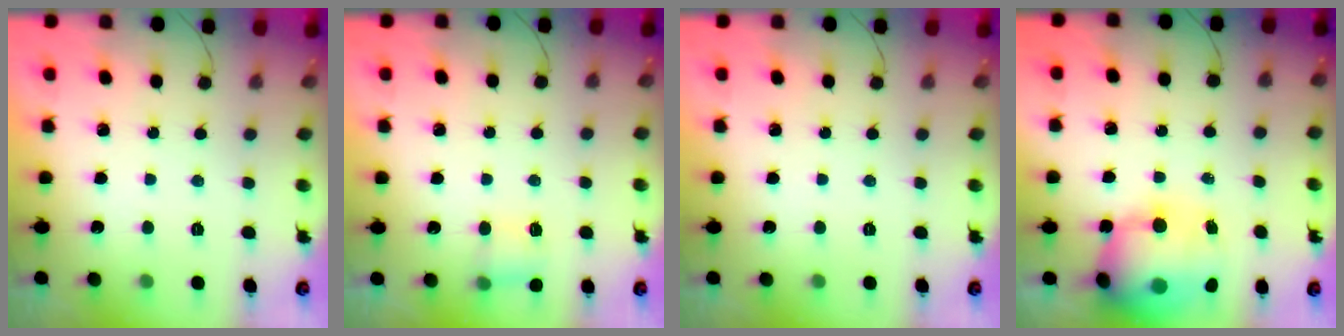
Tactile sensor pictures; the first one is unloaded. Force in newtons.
{"total": 4.0, "press": 3.9, "slide": 1.0}
{"total": 0.0}
{"total": 17.2, "press": 16.7, "slide": 4.2}